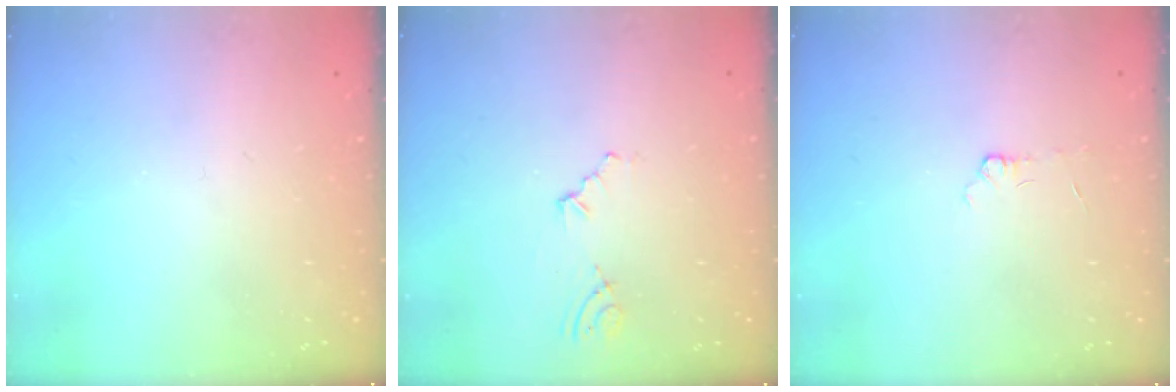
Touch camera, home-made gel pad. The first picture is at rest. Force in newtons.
{"total": 3.0, "press": 2.2, "slide": 2.0}
{"total": 3.0, "press": 3.0, "slide": 0.2}